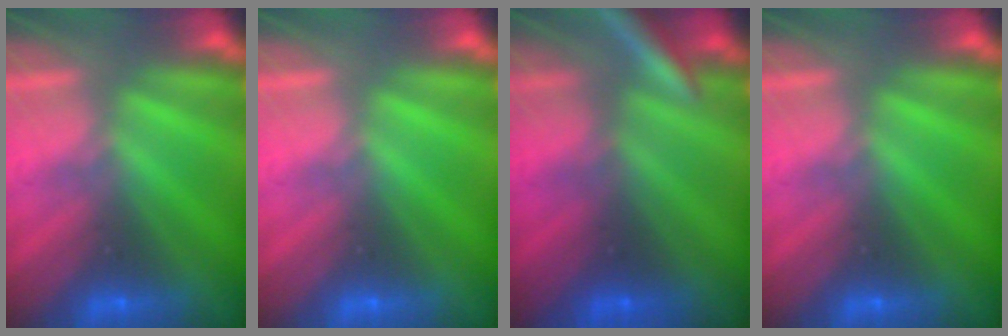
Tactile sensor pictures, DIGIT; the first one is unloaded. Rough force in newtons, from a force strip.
{"total": 0.0}
{"total": 2.7}
{"total": 0.0}